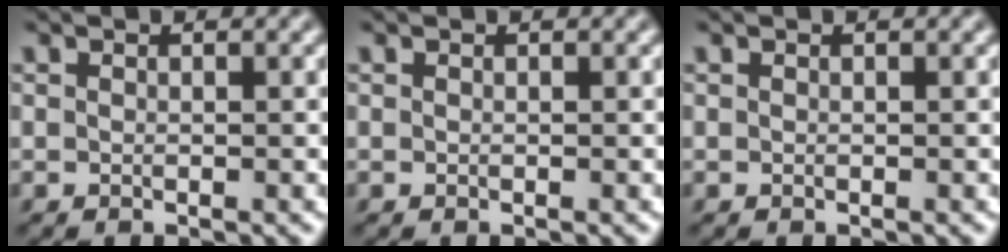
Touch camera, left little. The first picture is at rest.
{"total": 0.0}
{"total": 0.0}